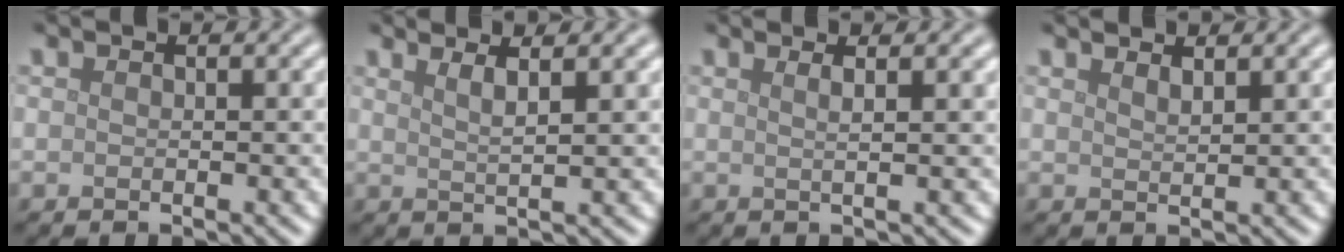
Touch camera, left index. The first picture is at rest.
{"total": 2.9, "force": [1.8, 0.7, 2.2], "torque": [-0.027, 0.014, 0.015]}
{"total": 3.3, "force": [1.6, 1.3, 2.6], "torque": [-0.018, 0.012, -0.011]}
{"total": 1.3, "force": [1.3, 0.2, 0.4], "torque": [-0.004, 0.002, 0.020]}